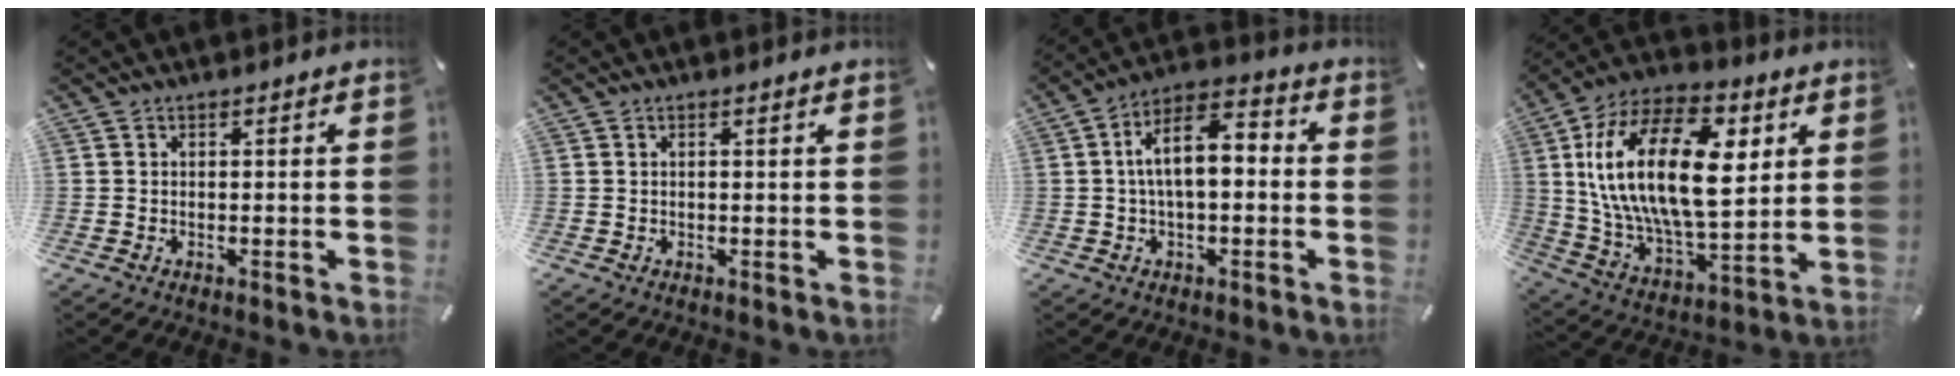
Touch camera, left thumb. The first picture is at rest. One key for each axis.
{"total": 0.7, "fx": 0.3, "fy": -0.1, "fz": 0.7, "tx": -0.010, "ty": 0.000, "tz": 0.004}
{"total": 10.8, "fx": -0.1, "fy": 5.4, "fz": 9.4, "tx": -0.169, "ty": 0.011, "tz": 0.000}
{"total": 26.3, "fx": 5.9, "fy": 14.6, "fz": 21.1, "tx": -0.418, "ty": -0.016, "tz": 0.097}